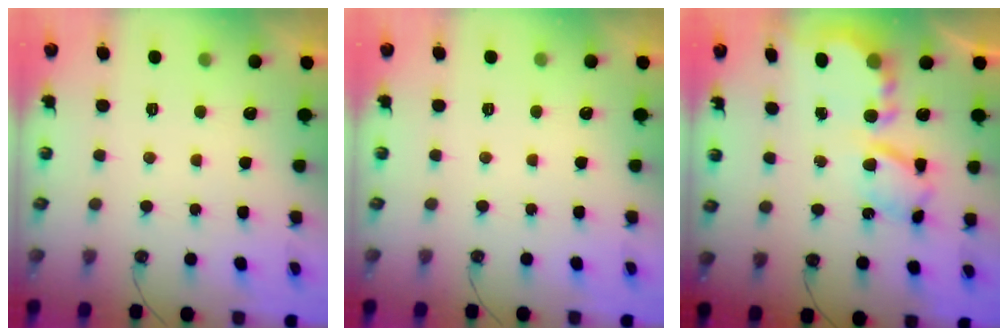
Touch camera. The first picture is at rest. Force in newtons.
{"total": 0.0}
{"total": 8.1, "press": 8.1, "slide": 0.2}